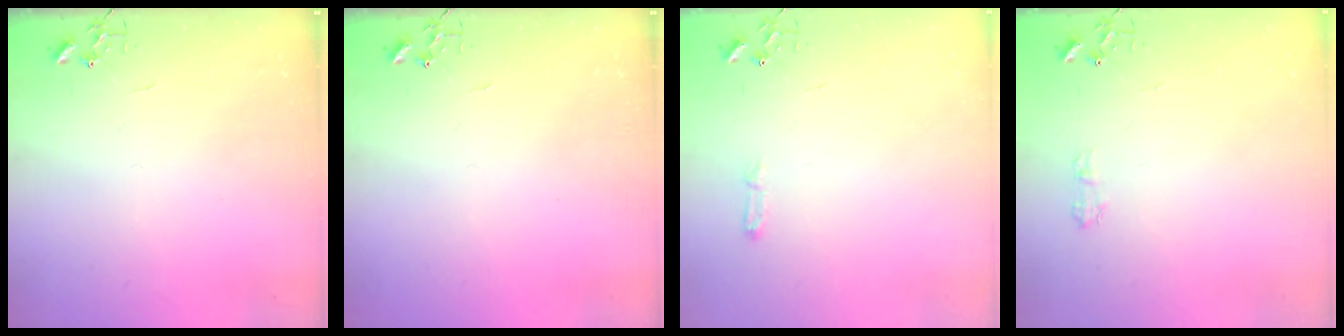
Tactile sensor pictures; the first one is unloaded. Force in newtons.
{"total": 0.0}
{"total": 3.8, "press": 3.8, "slide": 0.5}
{"total": 5.0, "press": 5.0, "slide": 0.6}